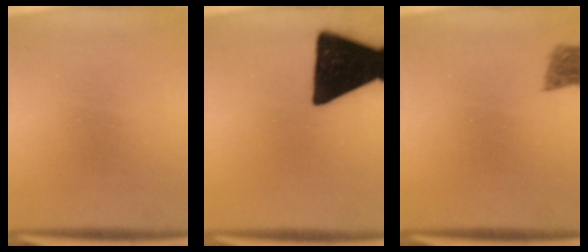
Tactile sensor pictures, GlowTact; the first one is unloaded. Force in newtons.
{"total": 18.3}
{"total": 2.7}